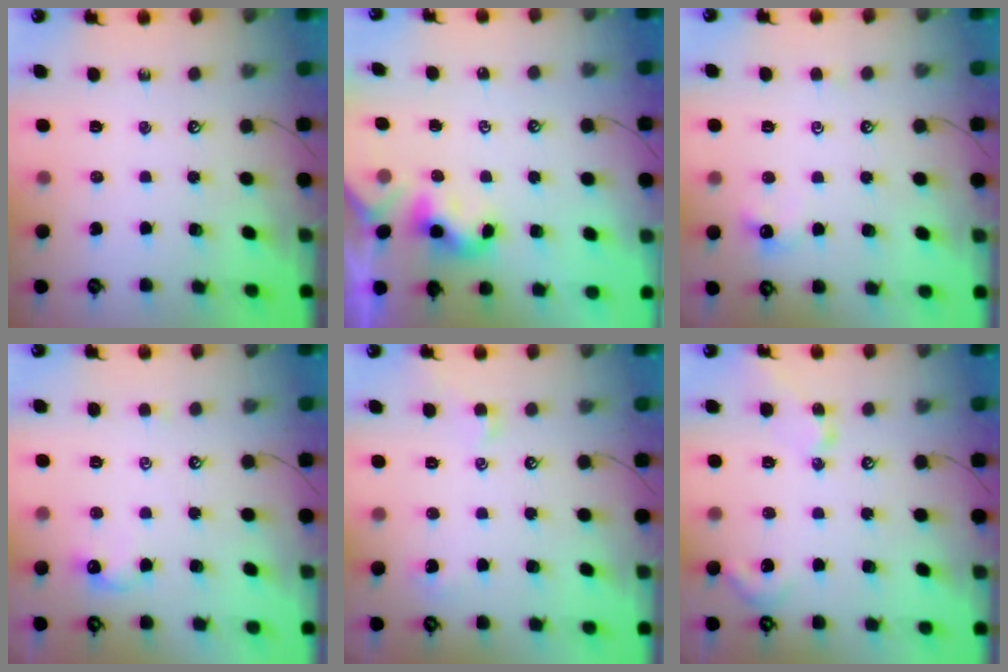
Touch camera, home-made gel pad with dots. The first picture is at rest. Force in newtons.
{"total": 2.4, "press": 2.4, "slide": 0.2}
{"total": 0.8, "press": 0.6, "slide": 0.5}
{"total": 0.8, "press": 0.6, "slide": 0.5}
{"total": 1.6, "press": 1.5, "slide": 0.5}
{"total": 4.7, "press": 4.7, "slide": 0.6}